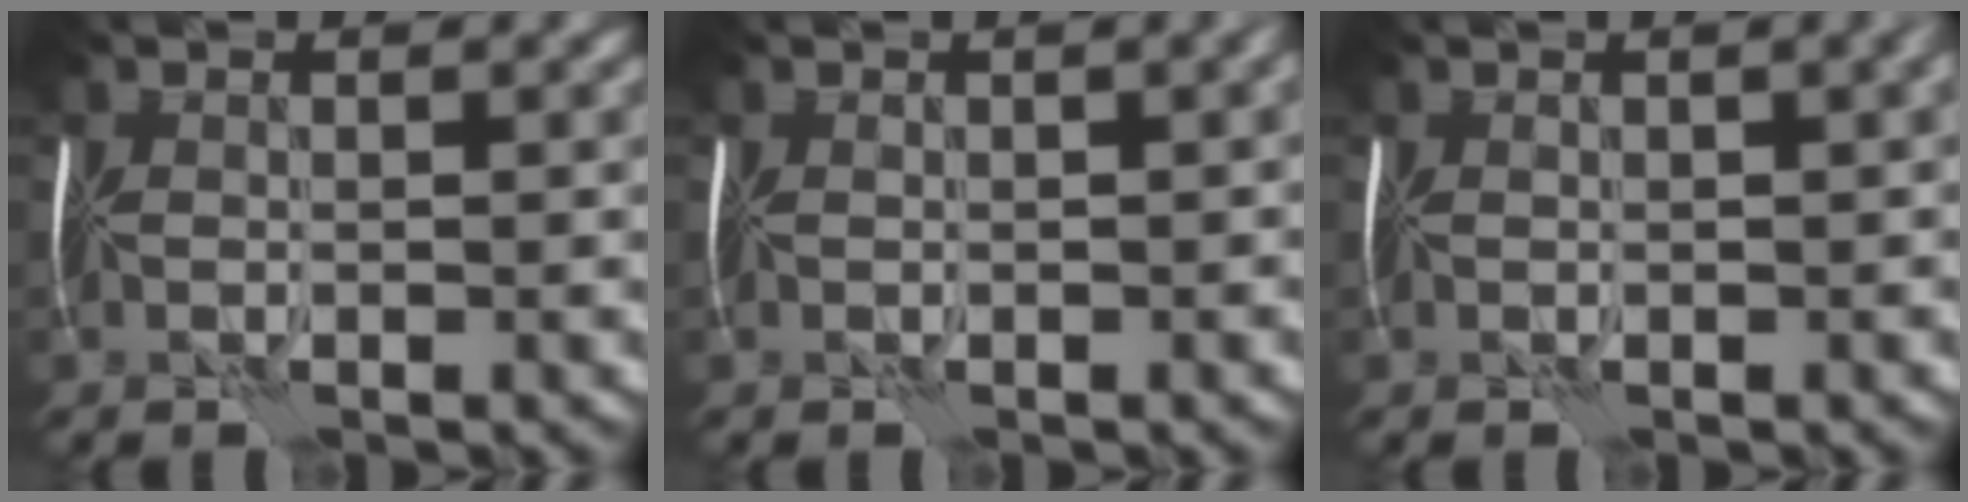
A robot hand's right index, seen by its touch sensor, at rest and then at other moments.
{"total": 2.1, "force": [0.3, 0.8, 1.9], "torque": [-0.017, 0.002, 0.011]}
{"total": 3.2, "force": [0.9, 1.3, 2.8], "torque": [-0.014, 0.015, 0.009]}